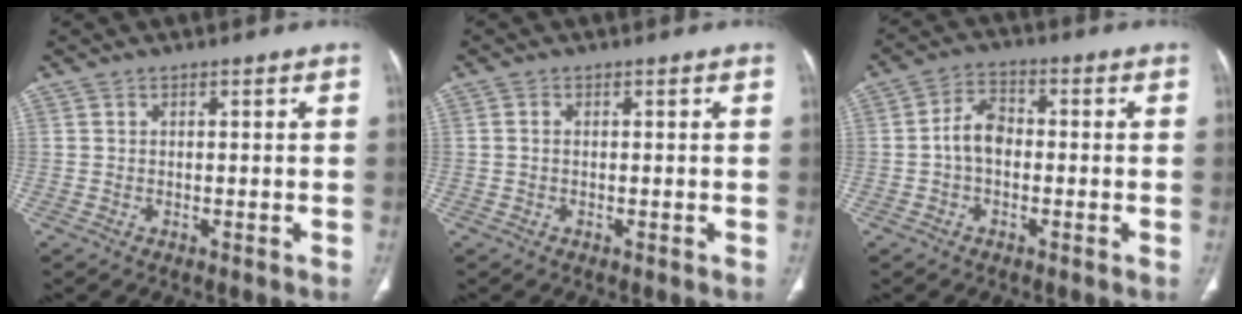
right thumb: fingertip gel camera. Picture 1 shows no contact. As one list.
[{"total": 0.6, "force": [-0.1, 0.4, 0.4], "torque": [-0.002, 0.002, -0.005]}, {"total": 5.6, "force": [-0.8, 3.8, 4.1], "torque": [-0.058, 0.022, -0.024]}]